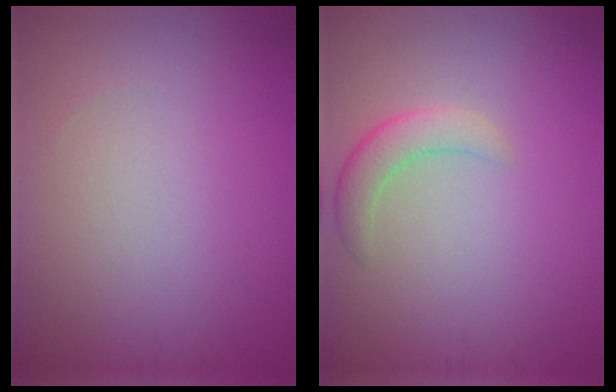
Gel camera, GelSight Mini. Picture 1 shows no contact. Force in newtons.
{"total": 2.4, "press": 2.4, "slide": 0.2}